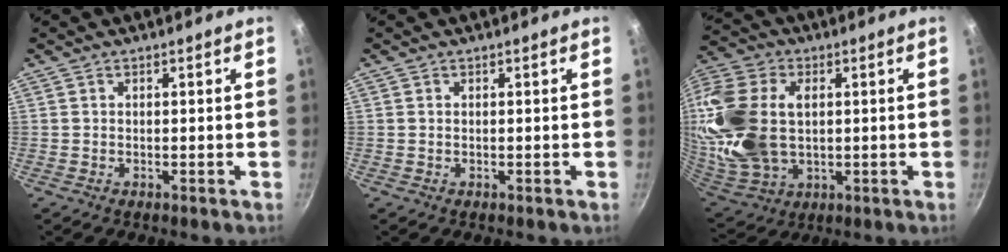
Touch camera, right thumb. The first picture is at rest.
{"total": 0.0}
{"total": 25.0, "force": [3.2, 17.0, 18.1], "torque": [-0.407, 0.006, 0.067]}